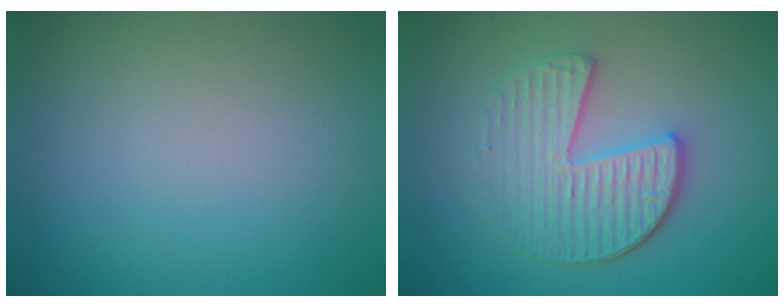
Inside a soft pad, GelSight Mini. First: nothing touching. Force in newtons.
{"total": 4.6, "press": 3.8, "slide": 2.5}